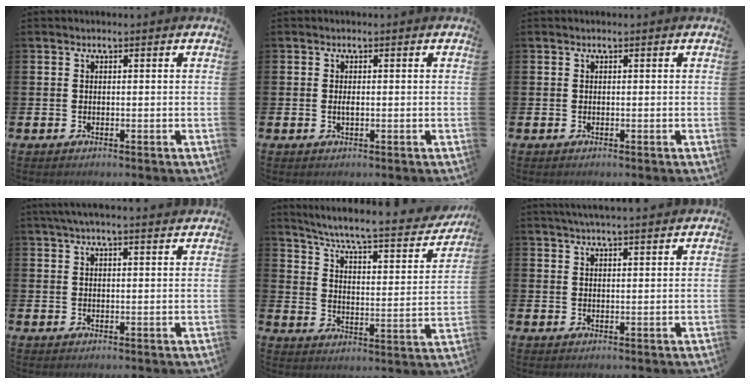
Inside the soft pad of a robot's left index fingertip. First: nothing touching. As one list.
[{"total": 0.8, "force": [0.0, 0.3, 0.8], "torque": [-0.015, 0.001, -0.002]}, {"total": 0.0}, {"total": 3.4, "force": [3.1, 0.0, 1.3], "torque": [-0.032, -0.004, 0.056]}, {"total": 7.0, "force": [6.1, 0.9, 3.3], "torque": [-0.086, -0.047, 0.094]}, {"total": 3.4, "force": [3.3, -0.1, 0.9], "torque": [-0.024, -0.008, 0.060]}]